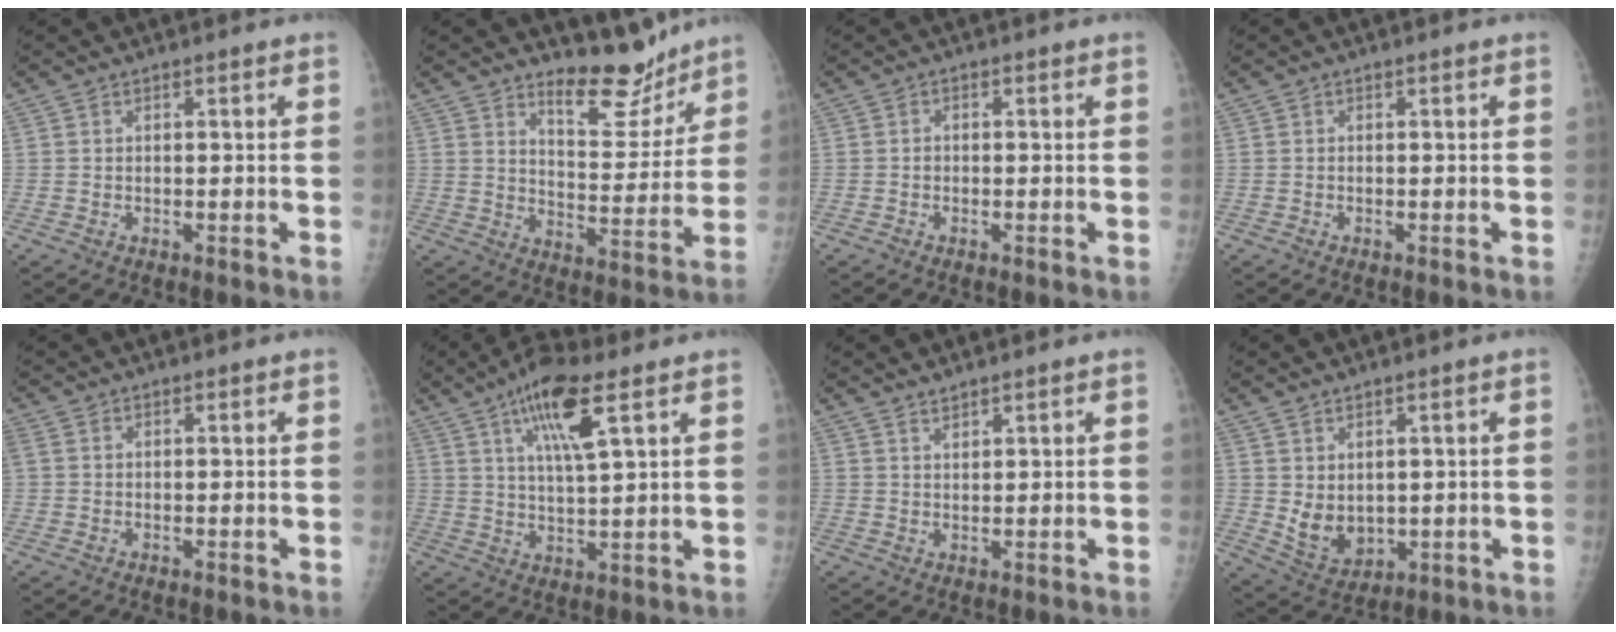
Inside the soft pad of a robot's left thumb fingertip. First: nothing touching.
{"total": 10.4, "force": [9.1, 3.4, 3.7], "torque": [-0.019, -0.079, 0.151]}
{"total": 0.8, "force": [-0.2, 0.7, 0.4], "torque": [0.000, 0.002, -0.006]}
{"total": 0.0}
{"total": 1.6, "force": [0.5, 1.2, 1.0], "torque": [-0.032, 0.005, 0.014]}
{"total": 11.1, "force": [5.6, 2.6, 9.2], "torque": [-0.162, -0.020, 0.102]}
{"total": 2.0, "force": [1.9, 0.3, 0.6], "torque": [-0.005, -0.010, 0.035]}
{"total": 6.5, "force": [1.1, 4.5, 4.5], "torque": [-0.060, -0.021, 0.043]}